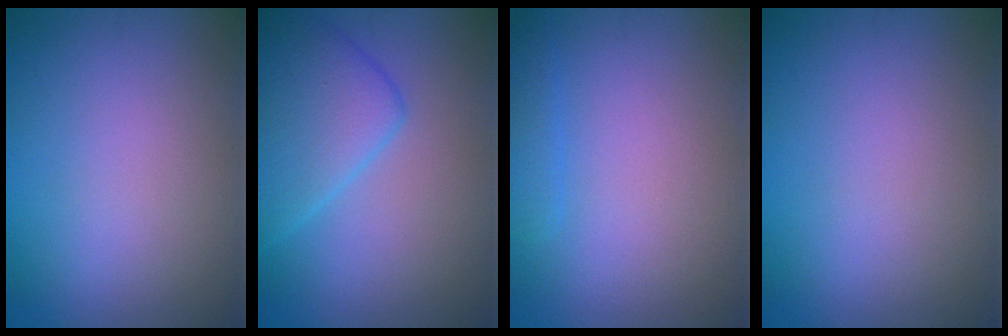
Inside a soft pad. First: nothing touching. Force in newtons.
{"total": 5.3, "press": 5.3, "slide": 0.1}
{"total": 1.4, "press": 1.4, "slide": 0.1}
{"total": 0.0}